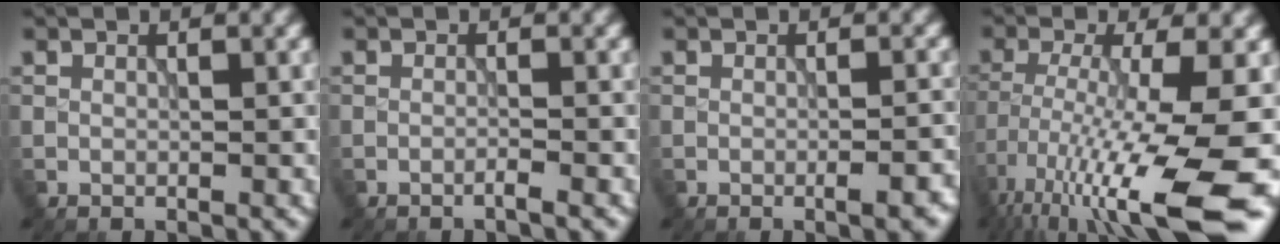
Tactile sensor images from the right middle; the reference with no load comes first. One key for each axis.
{"total": 0.9, "fx": -0.6, "fy": 0.1, "fz": 0.7, "tx": -0.008, "ty": 0.003, "tz": -0.017}
{"total": 2.8, "fx": -1.1, "fy": 0.8, "fz": 2.5, "tx": -0.030, "ty": 0.002, "tz": -0.016}
{"total": 14.9, "fx": -7.2, "fy": 3.1, "fz": 12.7, "tx": -0.242, "ty": -0.024, "tz": -0.114}